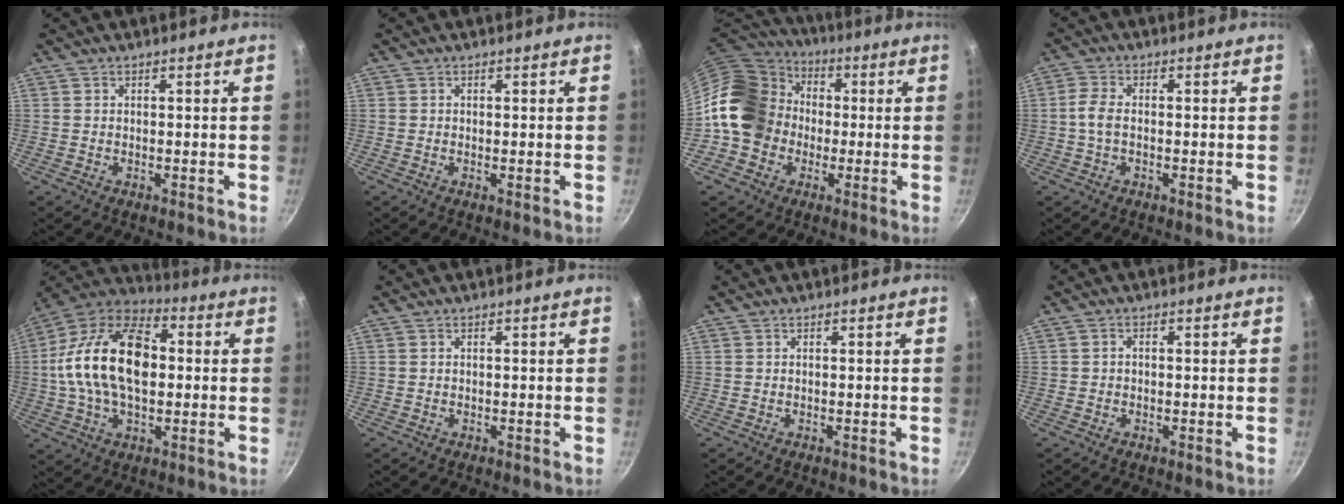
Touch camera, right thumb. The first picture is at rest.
{"total": 0.0}
{"total": 17.6, "force": [-0.9, 15.2, 9.0], "torque": [-0.140, 0.050, -0.023]}
{"total": 3.7, "force": [-0.4, 2.1, 3.1], "torque": [-0.072, 0.012, -0.015]}
{"total": 22.2, "force": [1.0, 13.4, 17.7], "torque": [-0.305, 0.032, 0.001]}
{"total": 0.0}
{"total": 0.0}
{"total": 1.0, "force": [-0.2, 0.8, 0.6], "torque": [-0.010, 0.006, -0.003]}